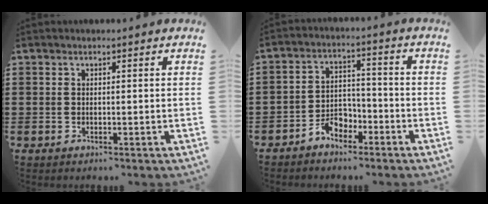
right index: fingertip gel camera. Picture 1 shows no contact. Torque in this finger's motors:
{"motor_torque": [1.29, 0.85, 0.33, 0.07]}